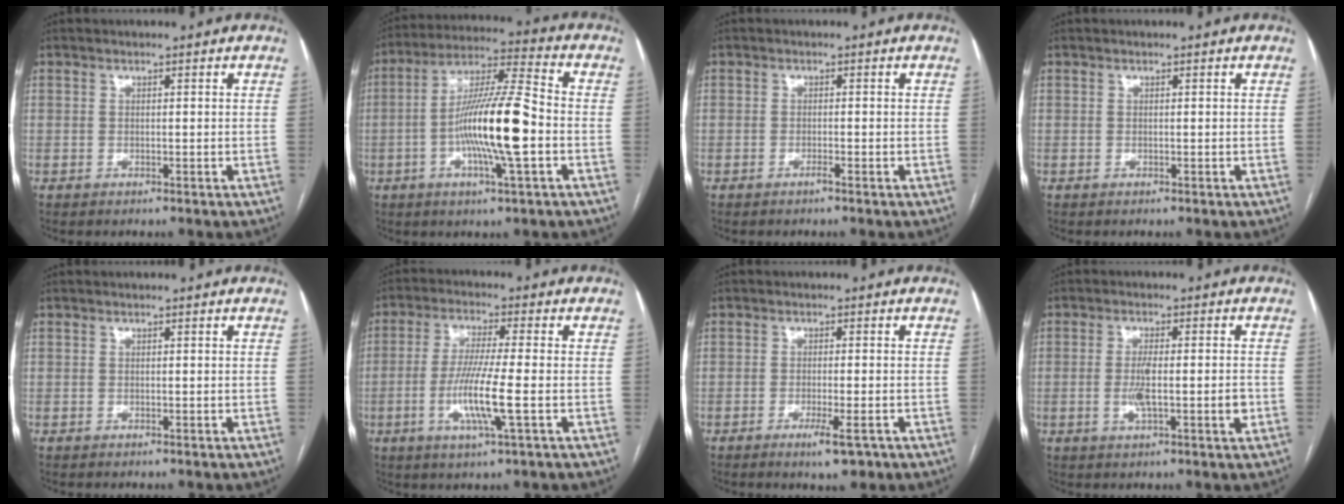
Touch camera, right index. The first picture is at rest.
{"total": 14.3, "force": [-2.9, 0.6, 14.0], "torque": [-0.262, 0.000, -0.059]}
{"total": 0.7, "force": [-0.5, -0.1, 0.4], "torque": [-0.009, 0.000, -0.010]}
{"total": 0.0}
{"total": 0.0}
{"total": 8.8, "force": [-2.2, -0.4, 8.5], "torque": [-0.172, -0.015, -0.045]}
{"total": 3.7, "force": [-2.0, 0.4, 3.0], "torque": [-0.048, -0.007, -0.029]}
{"total": 5.6, "force": [-1.1, 0.8, 5.4], "torque": [-0.104, -0.002, -0.017]}